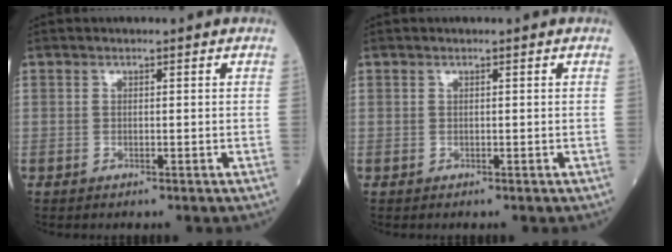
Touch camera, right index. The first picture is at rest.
{"total": 0.0}